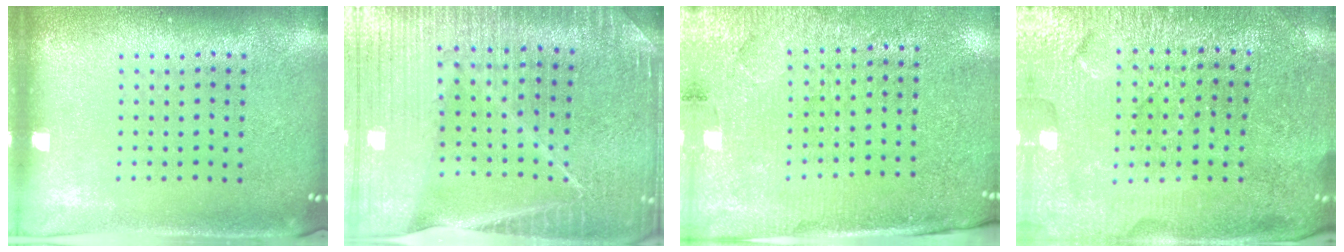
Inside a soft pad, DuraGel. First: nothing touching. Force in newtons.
{"total": 4.0, "press": 3.8, "slide": 1.2}
{"total": 3.0, "press": 2.9, "slide": 0.9}
{"total": 3.3, "press": 3.3, "slide": 0.2}